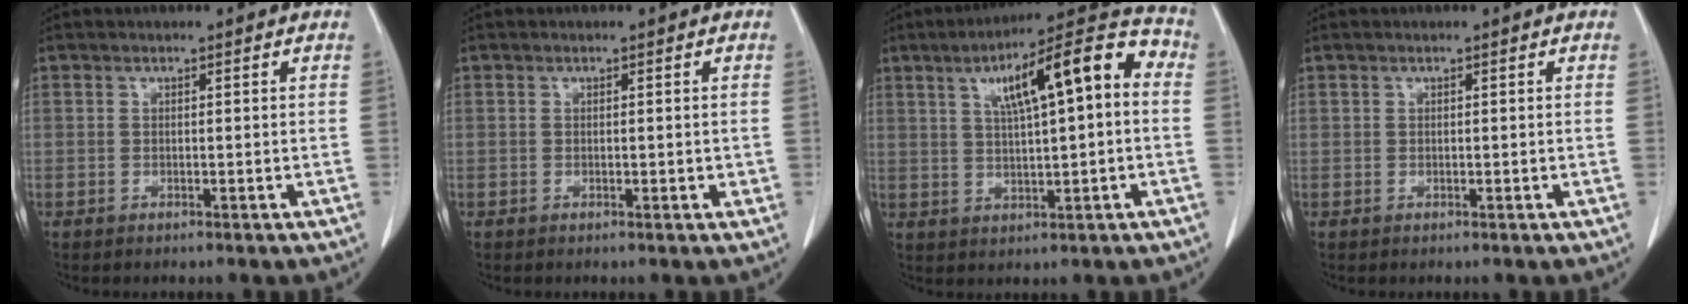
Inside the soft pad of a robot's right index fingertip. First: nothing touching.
{"total": 1.0, "force": [0.0, 0.5, 0.8], "torque": [-0.010, 0.001, 0.003]}
{"total": 14.1, "force": [3.2, 2.8, 13.5], "torque": [-0.197, 0.043, 0.045]}
{"total": 0.0}